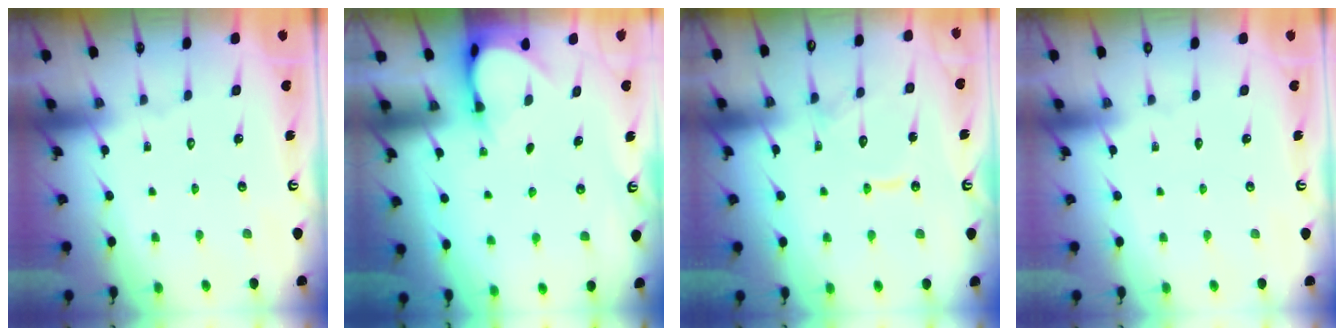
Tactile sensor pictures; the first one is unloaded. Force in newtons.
{"total": 4.0, "press": 4.0, "slide": 0.3}
{"total": 10.6, "press": 10.6, "slide": 0.9}
{"total": 0.0}